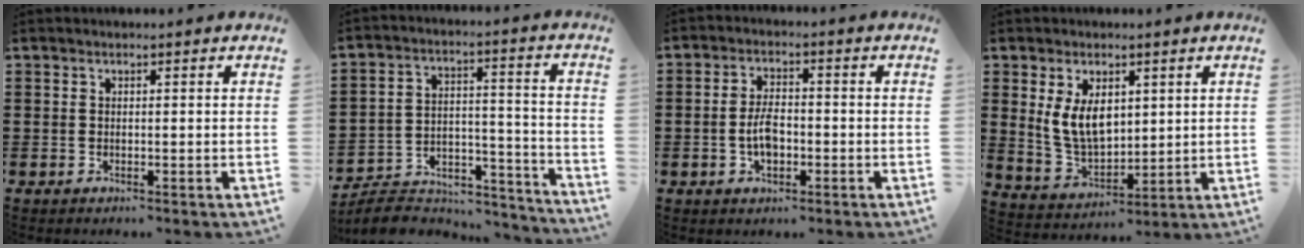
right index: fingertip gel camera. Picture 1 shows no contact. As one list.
[{"total": 7.0, "force": [-6.3, 2.2, 2.0], "torque": [-0.037, 0.011, -0.123]}, {"total": 4.6, "force": [-1.1, 2.1, 3.9], "torque": [-0.084, 0.001, -0.022]}, {"total": 7.5, "force": [2.2, 4.6, 5.5], "torque": [-0.132, 0.008, 0.039]}]